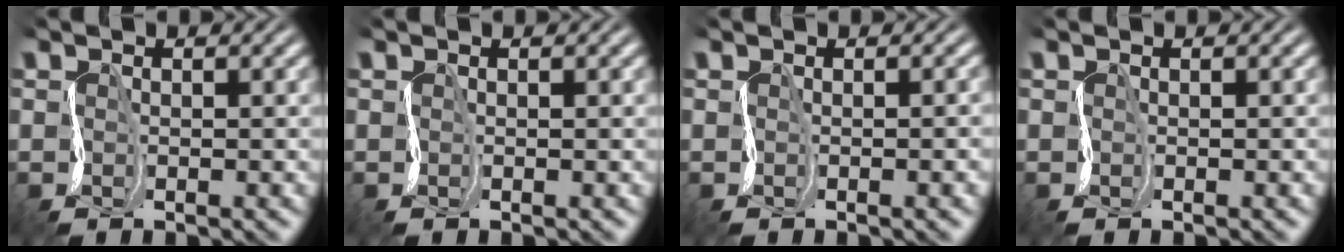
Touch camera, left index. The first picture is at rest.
{"total": 0.7, "force": [0.3, 0.2, 0.6], "torque": [-0.003, 0.005, 0.001]}
{"total": 3.9, "force": [-0.2, 1.9, 3.4], "torque": [-0.019, 0.012, -0.008]}
{"total": 0.0}